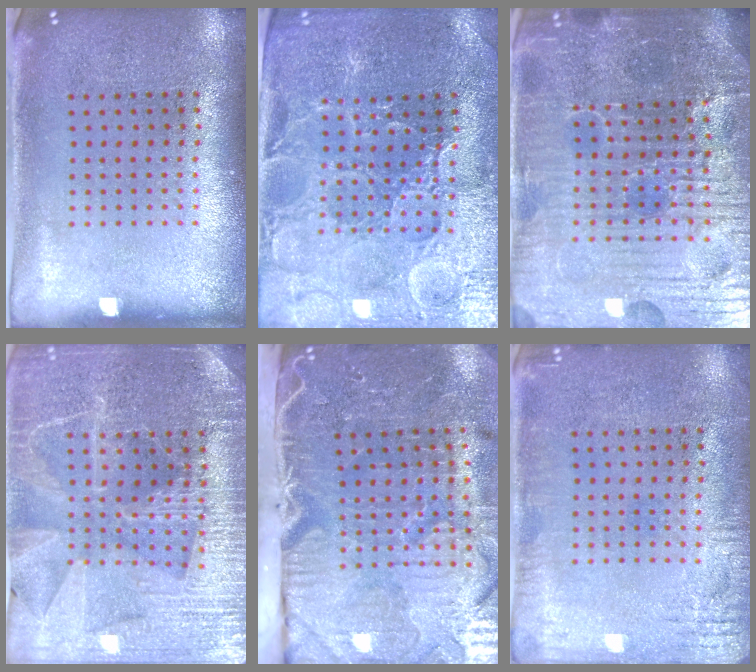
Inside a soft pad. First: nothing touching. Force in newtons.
{"total": 3.4, "press": 3.4, "slide": 0.6}
{"total": 6.4, "press": 5.8, "slide": 2.7}
{"total": 4.1, "press": 3.9, "slide": 1.4}
{"total": 5.3, "press": 4.2, "slide": 3.2}
{"total": 2.5, "press": 2.5, "slide": 0.2}